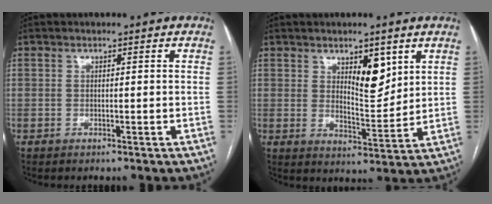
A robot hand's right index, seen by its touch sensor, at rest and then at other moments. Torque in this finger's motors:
{"motor_torque": [0.18, 0.13, 0.11, 0.04]}